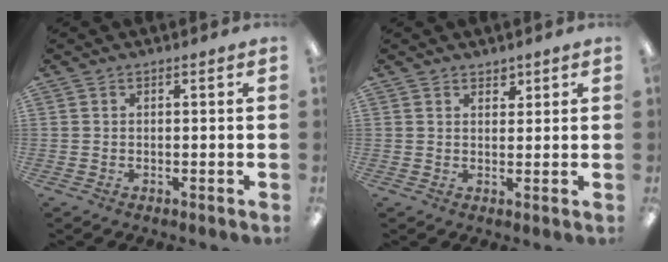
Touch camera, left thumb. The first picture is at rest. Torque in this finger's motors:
{"motor_torque": [0.31, 0.00, -0.45, 0.24, -0.02]}